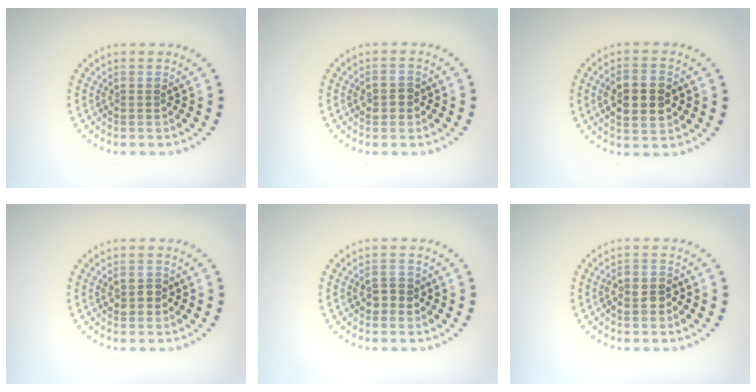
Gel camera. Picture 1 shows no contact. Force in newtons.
{"total": 1.8, "press": 1.8, "slide": 0.2}
{"total": 5.1, "press": 5.0, "slide": 0.3}
{"total": 1.8, "press": 1.8, "slide": 0.2}
{"total": 2.0, "press": 2.0, "slide": 0.3}
{"total": 2.2, "press": 2.1, "slide": 0.8}